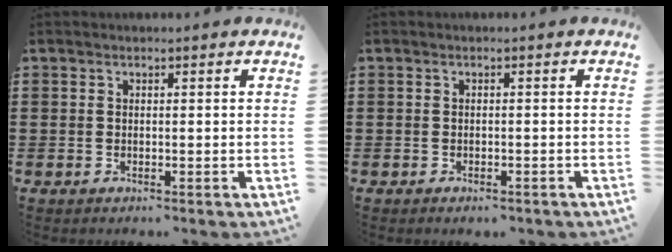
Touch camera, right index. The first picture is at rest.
{"total": 0.7, "force": [-0.6, 0.3, 0.2], "torque": [-0.007, -0.001, -0.012]}